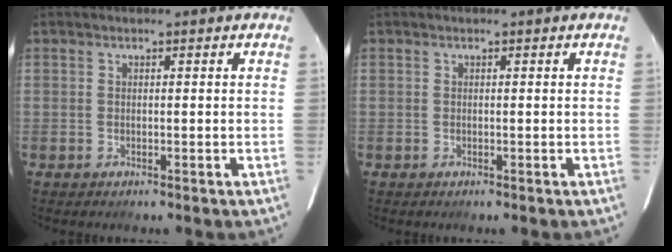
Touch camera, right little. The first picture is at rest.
{"total": 0.0}